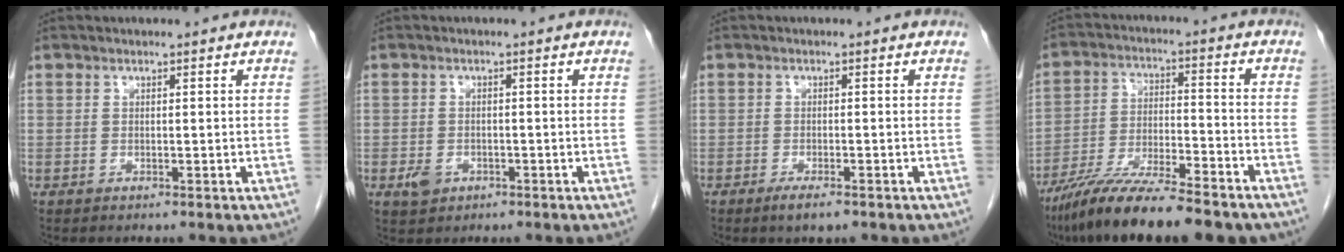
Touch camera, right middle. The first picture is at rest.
{"total": 2.6, "force": [-1.2, 2.0, 1.3], "torque": [-0.025, 0.002, -0.012]}
{"total": 2.7, "force": [-1.8, 0.6, 1.9], "torque": [-0.035, -0.004, -0.029]}
{"total": 16.7, "force": [-13.5, 2.3, 9.5], "torque": [-0.166, -0.022, -0.229]}